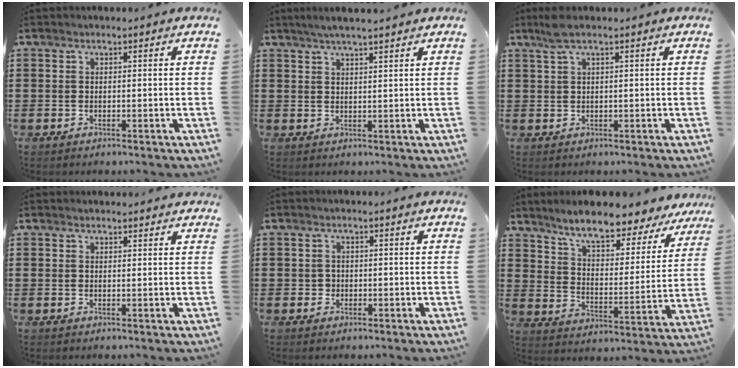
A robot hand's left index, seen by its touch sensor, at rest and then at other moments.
{"total": 3.1, "force": [2.6, 0.1, 1.7], "torque": [-0.039, 0.003, 0.047]}
{"total": 2.4, "force": [1.3, 0.2, 2.0], "torque": [-0.041, 0.001, 0.024]}
{"total": 1.3, "force": [1.3, 0.1, 0.1], "torque": [-0.004, 0.001, 0.025]}
{"total": 1.0, "force": [0.2, 1.0, 0.3], "torque": [-0.008, 0.007, 0.002]}
{"total": 8.4, "force": [7.5, 0.9, 3.8], "torque": [-0.096, -0.047, 0.125]}